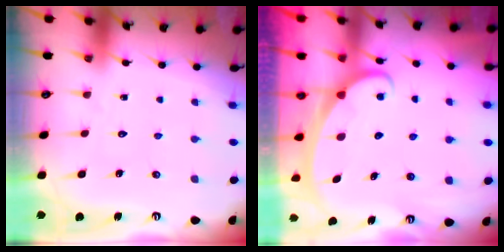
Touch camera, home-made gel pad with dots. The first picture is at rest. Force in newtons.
{"total": 2.6, "press": 2.6, "slide": 0.4}